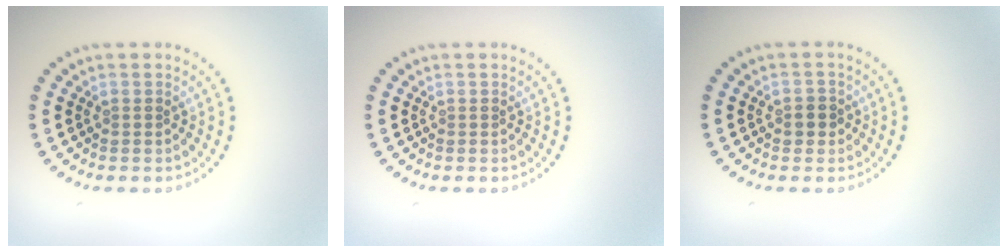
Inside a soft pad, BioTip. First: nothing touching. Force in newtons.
{"total": 0.0}
{"total": 1.3, "press": 1.3, "slide": 0.4}